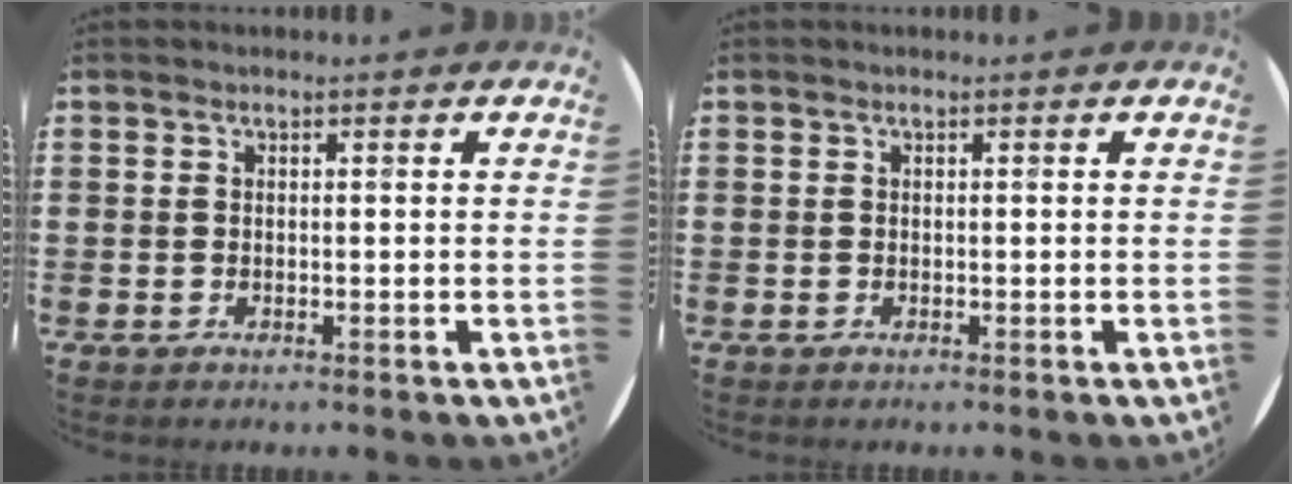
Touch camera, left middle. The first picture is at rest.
{"total": 0.0}